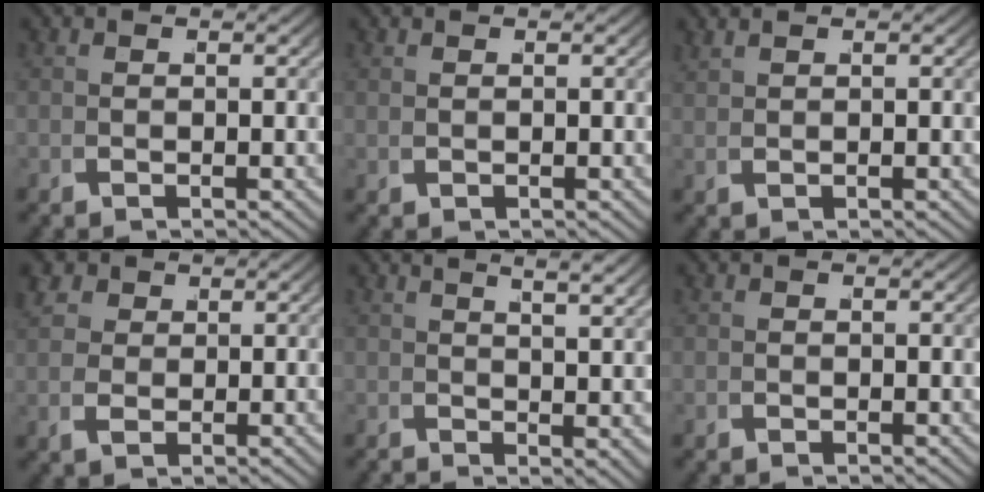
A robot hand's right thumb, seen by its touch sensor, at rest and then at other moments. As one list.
[{"total": 0.5, "force": [0.5, 0.1, 0.1], "torque": [-0.002, 0.003, 0.011]}, {"total": 1.1, "force": [1.1, -0.2, 0.3], "torque": [-0.004, 0.006, 0.023]}, {"total": 3.1, "force": [1.4, 2.4, 1.4], "torque": [-0.033, -0.002, 0.030]}, {"total": 3.5, "force": [2.4, 0.0, 2.5], "torque": [-0.027, 0.011, 0.037]}, {"total": 0.0}]